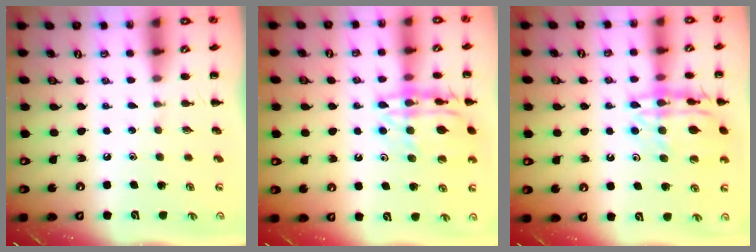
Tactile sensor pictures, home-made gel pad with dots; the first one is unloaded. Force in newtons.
{"total": 16.6, "press": 16.5, "slide": 1.9}
{"total": 16.6, "press": 16.5, "slide": 1.9}